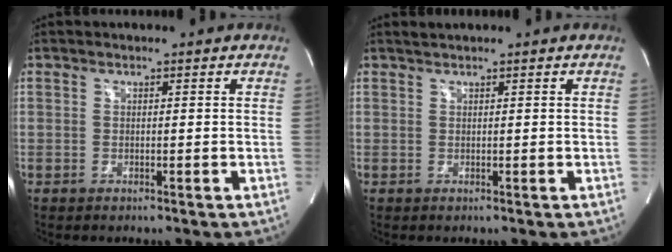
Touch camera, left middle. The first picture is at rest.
{"total": 0.7, "force": [0.7, -0.2, 0.2], "torque": [-0.011, 0.006, 0.018]}